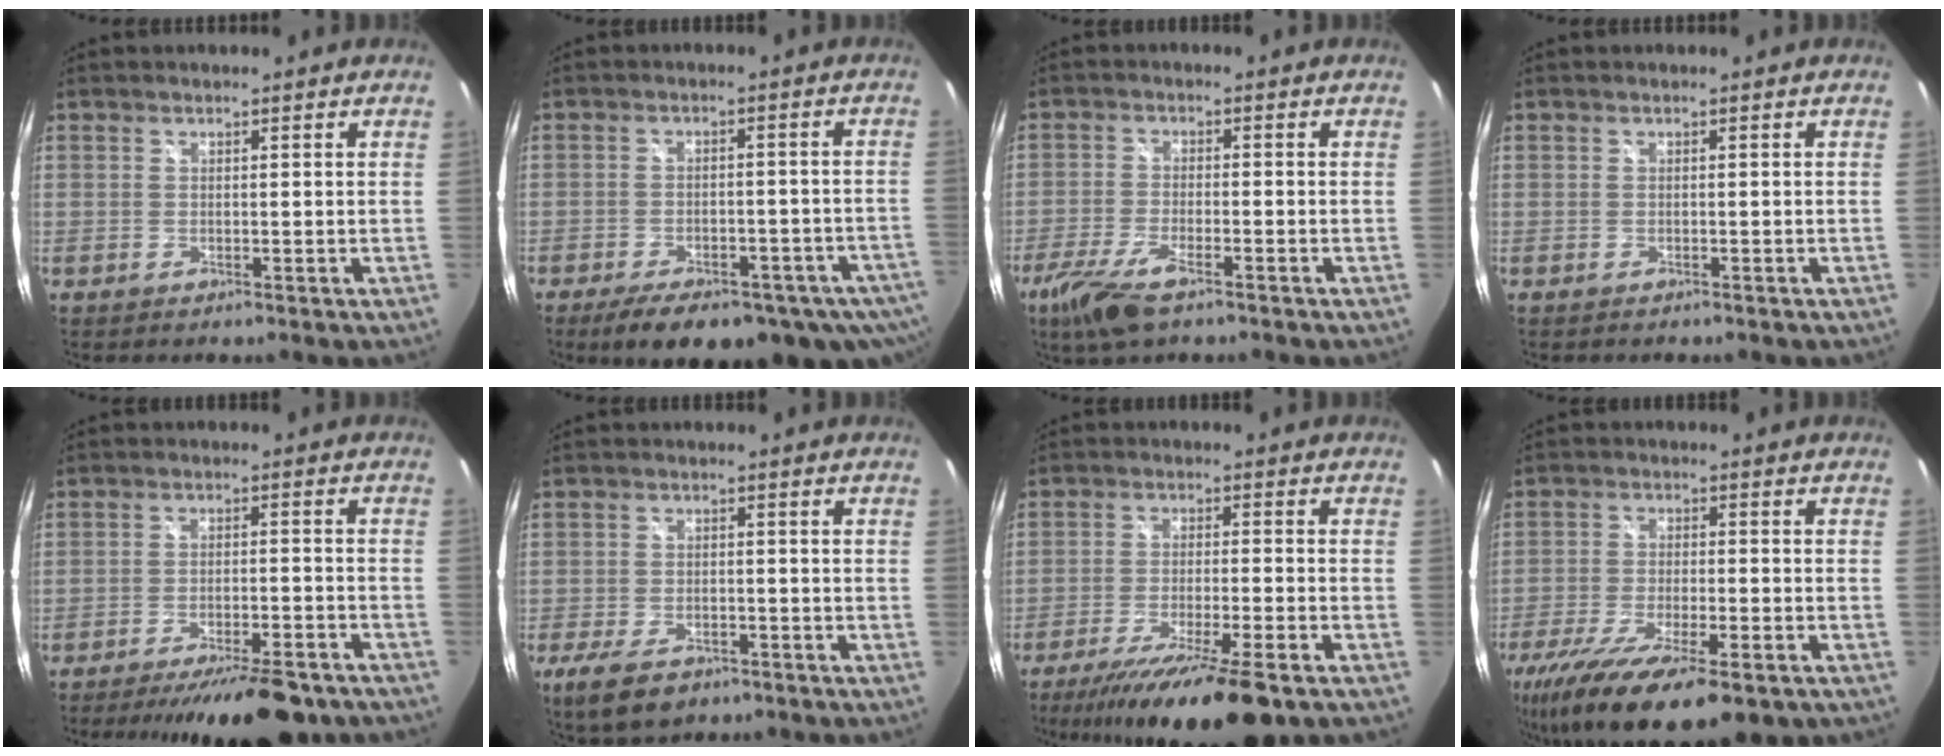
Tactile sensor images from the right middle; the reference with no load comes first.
{"total": 17.3, "force": [-11.6, 7.0, 10.8], "torque": [-0.193, -0.037, -0.147]}
{"total": 8.9, "force": [-5.9, 2.6, 6.1], "torque": [-0.149, -0.025, -0.116]}
{"total": 1.2, "force": [-1.0, 0.6, 0.4], "torque": [-0.012, -0.006, -0.012]}
{"total": 15.6, "force": [-12.8, 3.9, 8.0], "torque": [-0.140, -0.018, -0.173]}
{"total": 8.4, "force": [-5.4, 4.1, 4.9], "torque": [-0.120, -0.020, -0.093]}
{"total": 16.0, "force": [-11.8, 1.5, 10.7], "torque": [-0.200, -0.039, -0.192]}
{"total": 19.6, "force": [-12.8, 6.1, 13.5], "torque": [-0.266, -0.069, -0.204]}